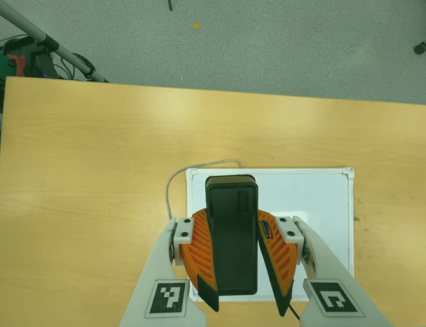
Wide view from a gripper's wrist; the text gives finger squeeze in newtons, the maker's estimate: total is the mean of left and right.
{"total": 9.7, "left": 9.8, "right": 9.7}